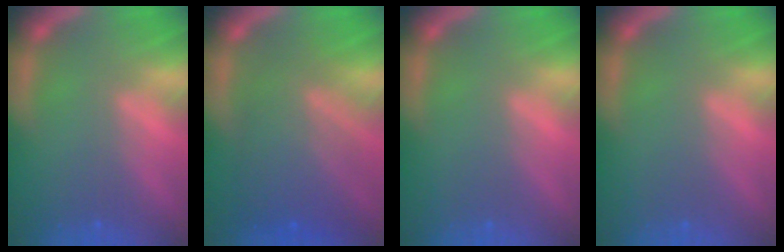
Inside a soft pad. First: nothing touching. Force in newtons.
{"total": 7.5}
{"total": 0.0}
{"total": 0.0}